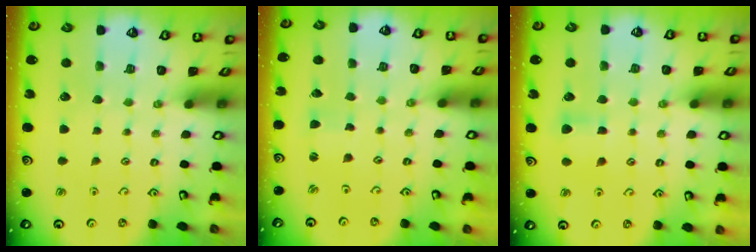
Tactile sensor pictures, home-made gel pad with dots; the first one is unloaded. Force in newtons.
{"total": 1.7, "press": 1.7, "slide": 0.4}
{"total": 4.9, "press": 4.9, "slide": 0.6}